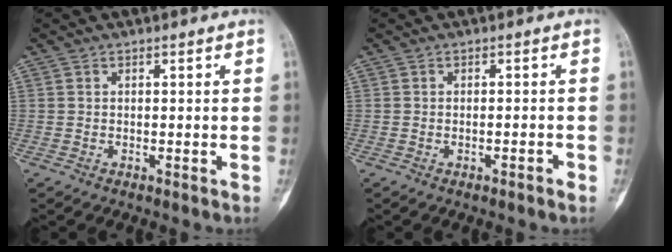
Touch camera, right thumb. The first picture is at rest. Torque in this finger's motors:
{"motor_torque": [-0.54, -0.18, -0.31, 0.13, -0.11]}